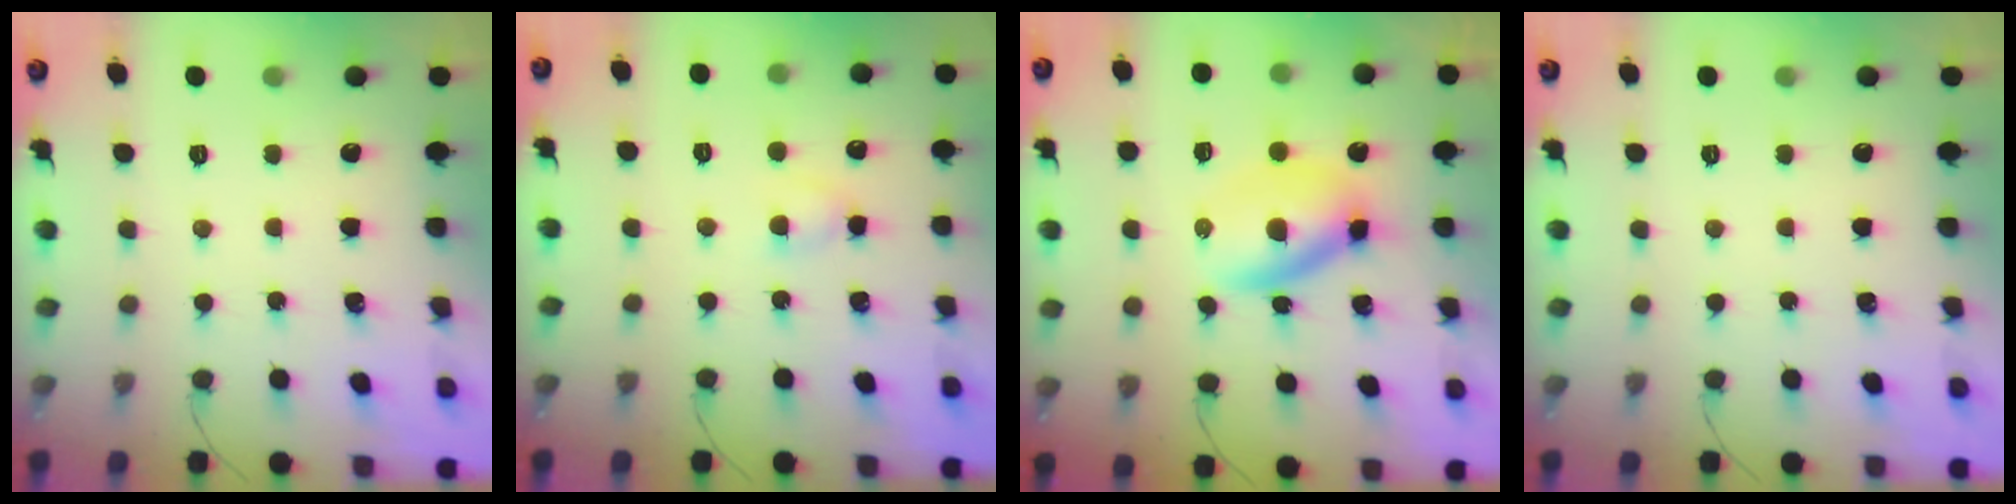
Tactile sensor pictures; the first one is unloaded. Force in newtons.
{"total": 2.9, "press": 2.7, "slide": 1.0}
{"total": 6.0, "press": 5.9, "slide": 1.1}
{"total": 0.0}